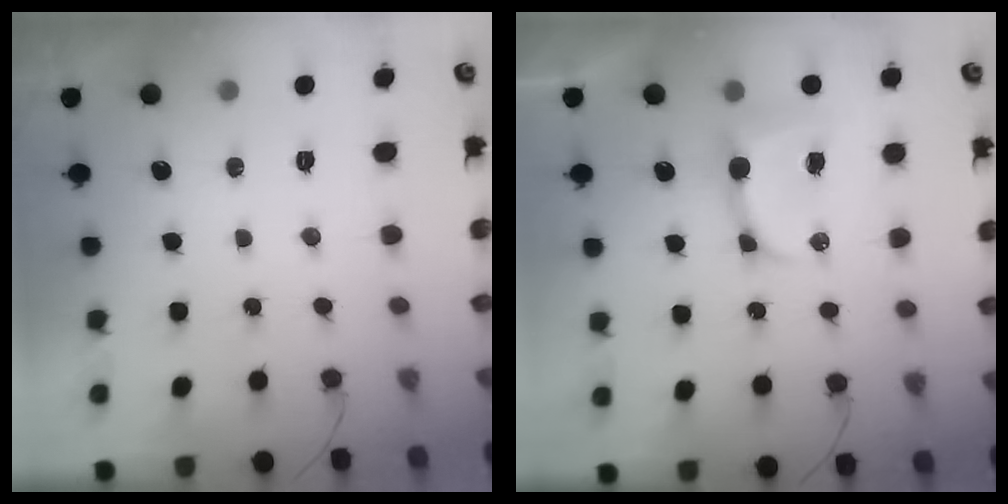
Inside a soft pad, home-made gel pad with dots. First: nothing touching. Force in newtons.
{"total": 8.6, "press": 8.5, "slide": 0.7}